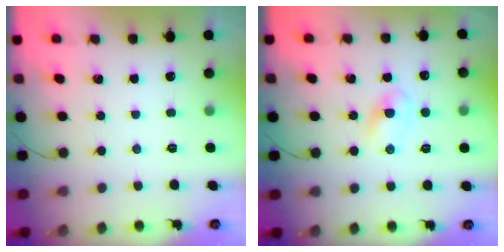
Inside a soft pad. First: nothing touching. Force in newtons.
{"total": 2.7, "press": 2.4, "slide": 1.4}